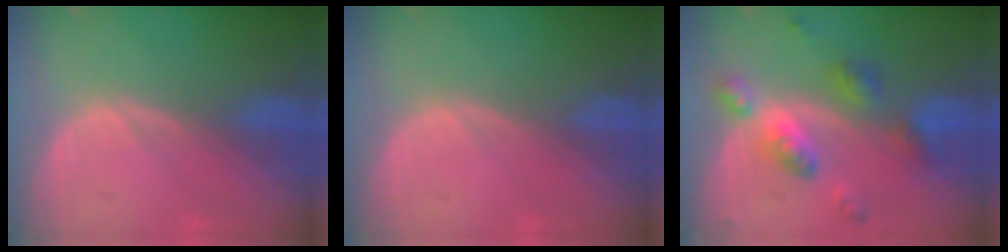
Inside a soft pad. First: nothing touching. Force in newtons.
{"total": 0.0}
{"total": 7.4, "press": 7.4, "slide": 0.5}